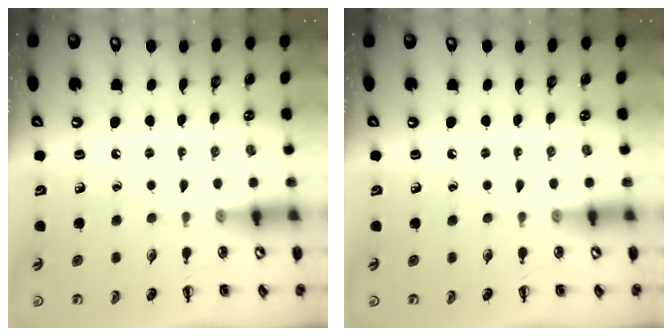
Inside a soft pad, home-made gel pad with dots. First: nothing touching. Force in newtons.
{"total": 0.0}